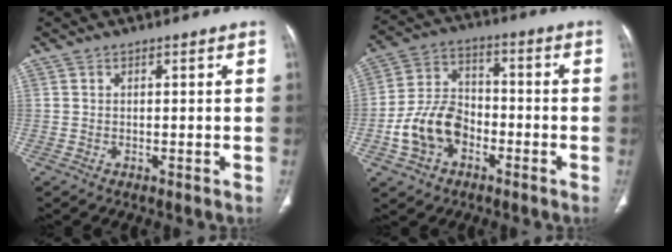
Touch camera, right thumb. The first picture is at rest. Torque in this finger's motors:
{"motor_torque": [1.54, 1.30, 0.92, -1.04, 0.20]}